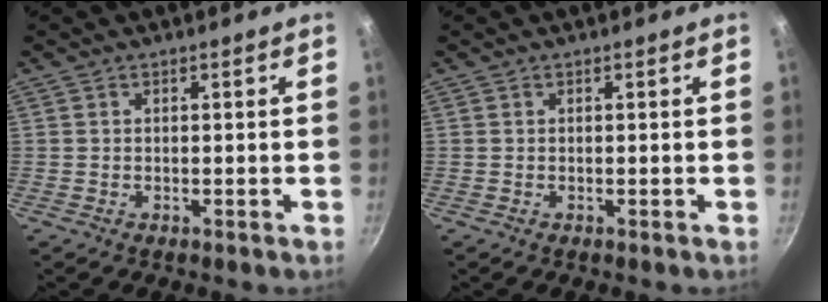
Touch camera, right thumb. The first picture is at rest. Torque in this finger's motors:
{"motor_torque": [-0.01, 0.00, 0.07, -0.08, 0.03]}